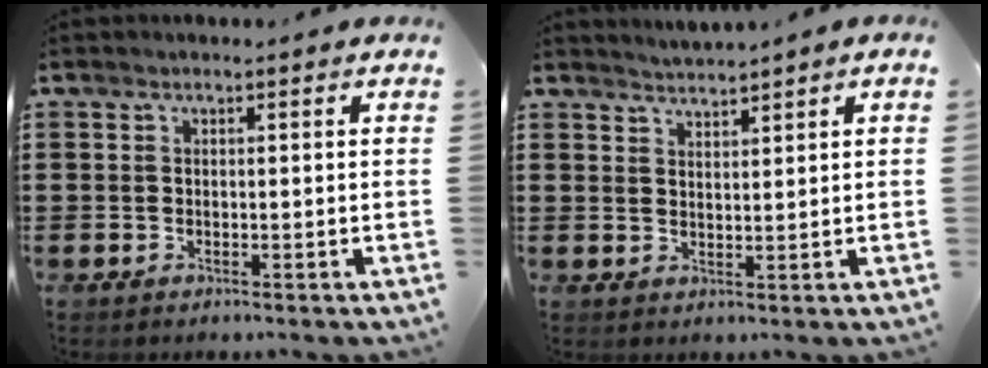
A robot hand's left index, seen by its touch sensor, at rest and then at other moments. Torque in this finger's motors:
{"motor_torque": [-0.14, 0.16, 0.09, 0.05]}